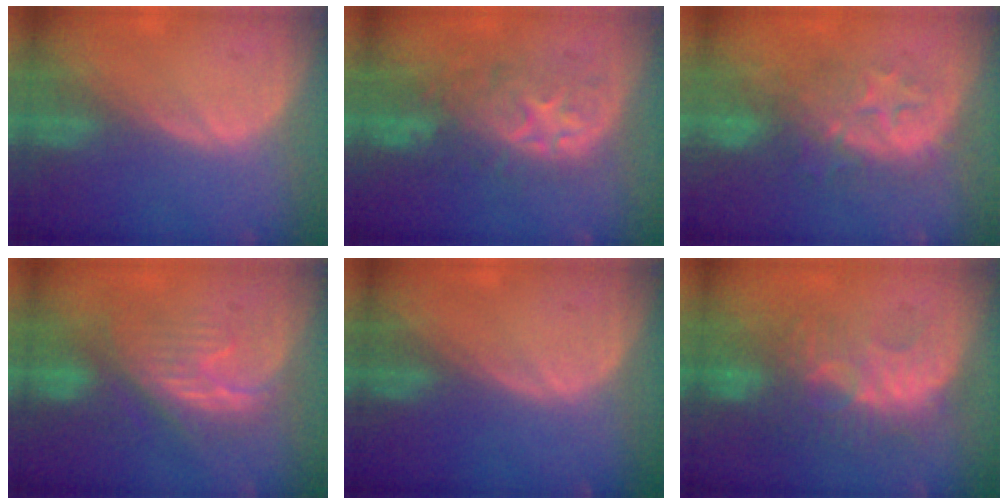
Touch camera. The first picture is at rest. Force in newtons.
{"total": 8.7, "press": 8.6, "slide": 1.7}
{"total": 8.3, "press": 8.2, "slide": 1.1}
{"total": 8.5, "press": 8.3, "slide": 1.9}
{"total": 0.0}
{"total": 9.4, "press": 8.9, "slide": 2.9}